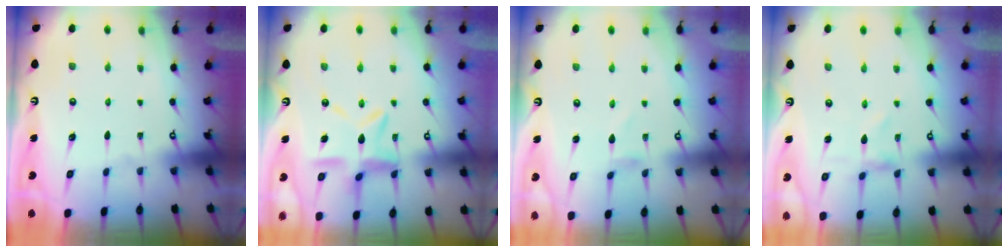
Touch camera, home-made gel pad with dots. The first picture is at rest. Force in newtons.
{"total": 11.3, "press": 11.3, "slide": 1.0}
{"total": 1.3, "press": 1.2, "slide": 0.1}
{"total": 0.0}